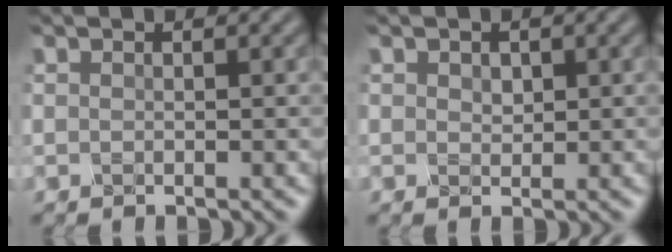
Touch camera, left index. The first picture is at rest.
{"total": 1.0, "force": [0.2, 0.8, 0.5], "torque": [-0.011, -0.002, 0.003]}